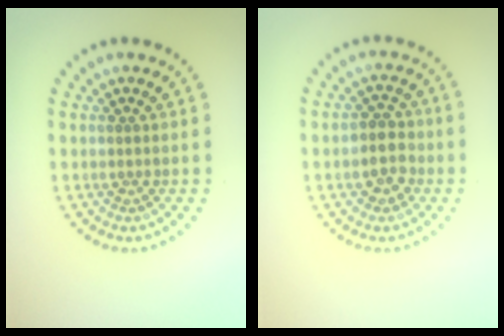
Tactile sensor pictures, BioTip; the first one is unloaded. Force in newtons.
{"total": 2.8, "press": 2.7, "slide": 0.9}